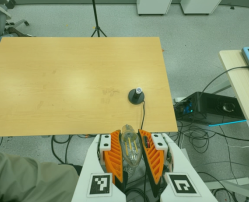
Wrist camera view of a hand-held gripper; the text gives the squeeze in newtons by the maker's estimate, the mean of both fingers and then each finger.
{"total": 20.6, "left": 21.7, "right": 19.4}